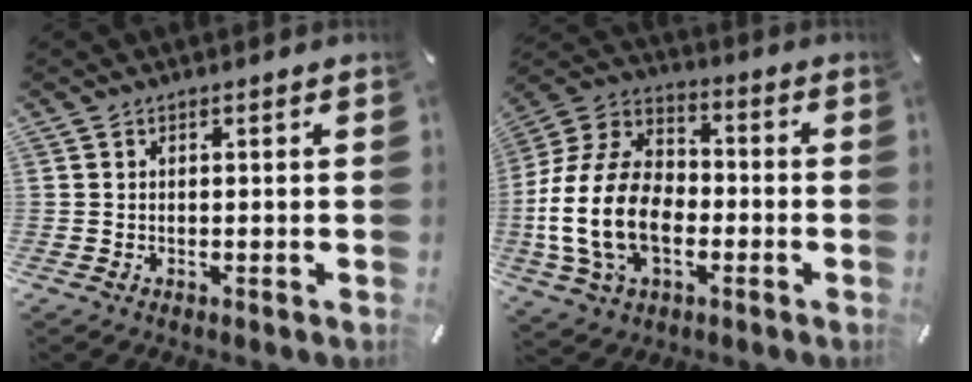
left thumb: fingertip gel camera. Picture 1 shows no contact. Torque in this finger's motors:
{"motor_torque": [0.13, 2.67, 0.93, -0.04, 0.94]}